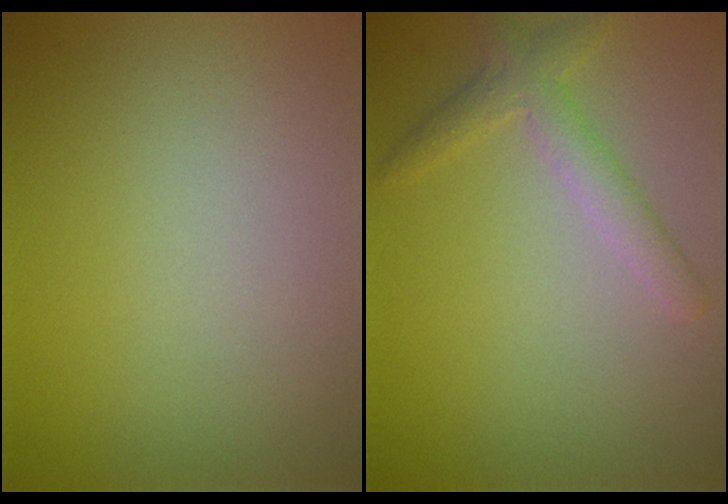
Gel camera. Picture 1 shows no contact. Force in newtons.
{"total": 2.4, "press": 2.4, "slide": 0.2}